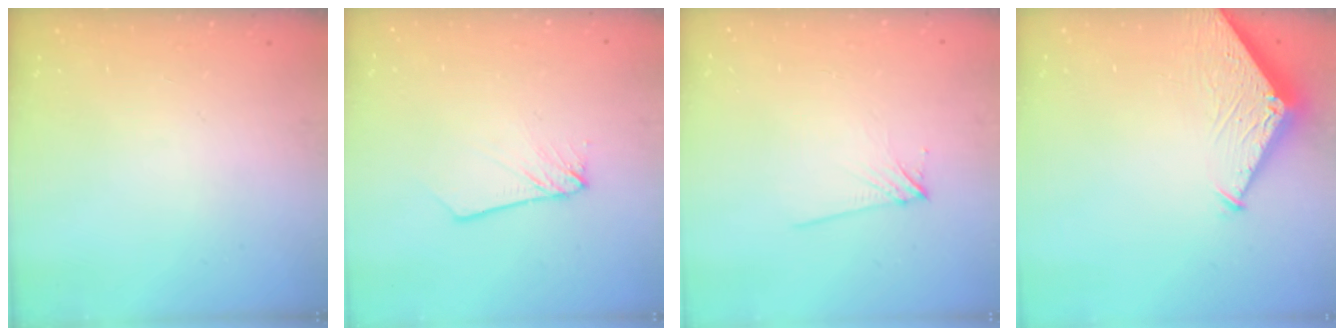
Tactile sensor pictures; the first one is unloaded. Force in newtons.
{"total": 2.2, "press": 2.2, "slide": 0.1}
{"total": 6.5, "press": 6.4, "slide": 0.7}
{"total": 6.5, "press": 6.4, "slide": 0.5}